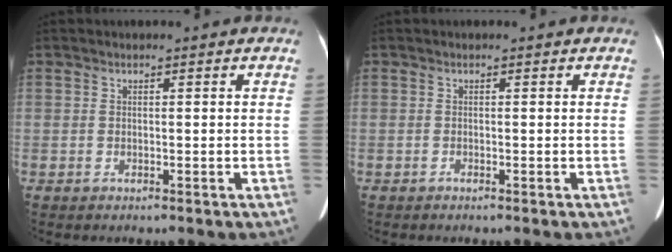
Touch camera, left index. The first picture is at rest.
{"total": 0.0}